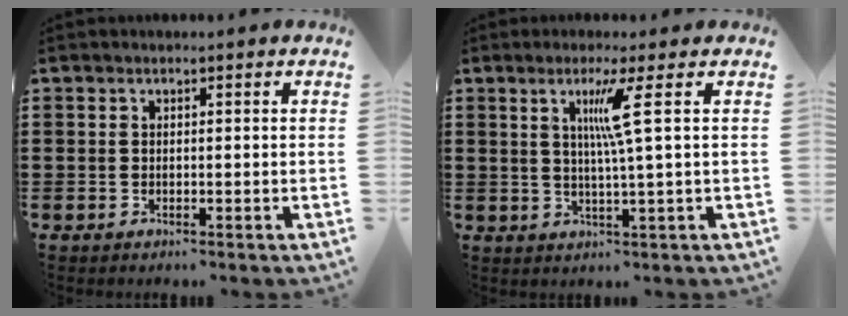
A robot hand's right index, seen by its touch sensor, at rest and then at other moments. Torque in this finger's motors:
{"motor_torque": [0.36, -0.26, 0.33, 0.12]}